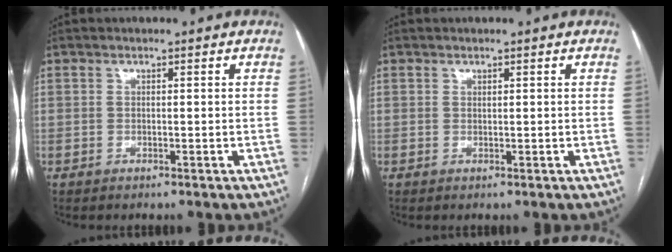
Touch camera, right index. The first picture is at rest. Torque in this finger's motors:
{"motor_torque": [-0.08, 0.14, -0.10, 0.00]}